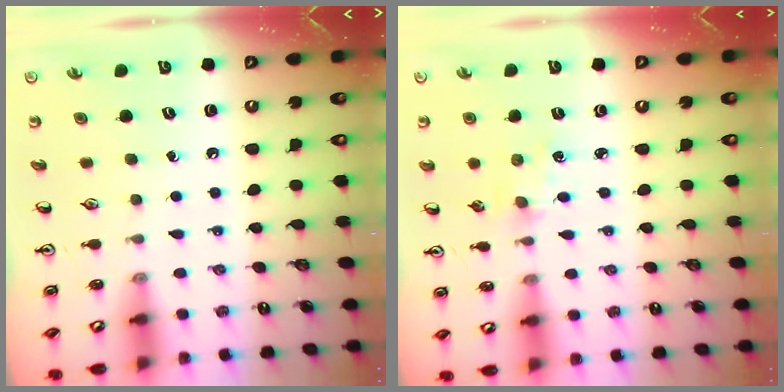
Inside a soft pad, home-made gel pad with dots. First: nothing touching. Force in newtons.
{"total": 2.5, "press": 2.4, "slide": 0.3}